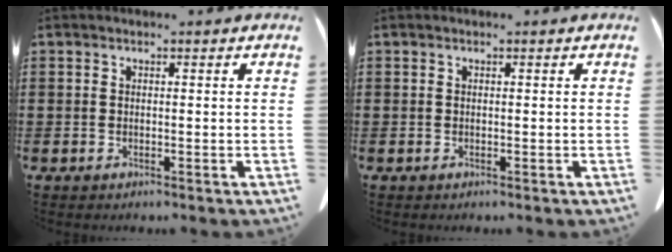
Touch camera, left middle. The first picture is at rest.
{"total": 0.0}